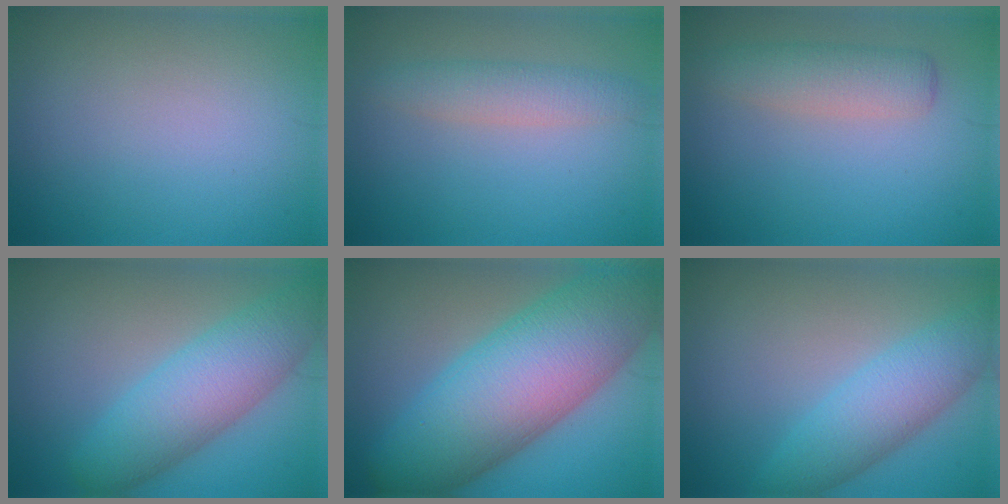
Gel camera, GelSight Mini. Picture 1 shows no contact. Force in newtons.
{"total": 2.6, "press": 2.6, "slide": 0.1}
{"total": 3.2, "press": 3.2, "slide": 0.3}
{"total": 6.7, "press": 6.7, "slide": 0.2}
{"total": 13.9, "press": 13.9, "slide": 0.3}
{"total": 5.1, "press": 5.1, "slide": 0.1}